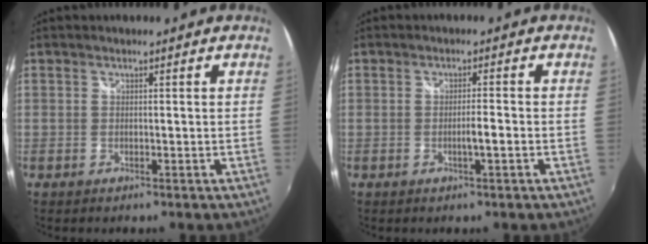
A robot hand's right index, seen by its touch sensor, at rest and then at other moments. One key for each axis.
{"total": 2.2, "fx": -0.9, "fy": -0.2, "fz": 2.0, "tx": -0.033, "ty": -0.002, "tz": -0.016}